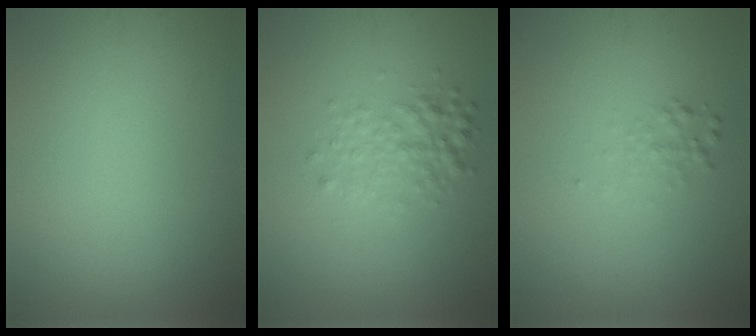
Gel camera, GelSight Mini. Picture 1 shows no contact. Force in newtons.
{"total": 2.5, "press": 2.5, "slide": 0.0}
{"total": 1.0, "press": 1.0, "slide": 0.0}